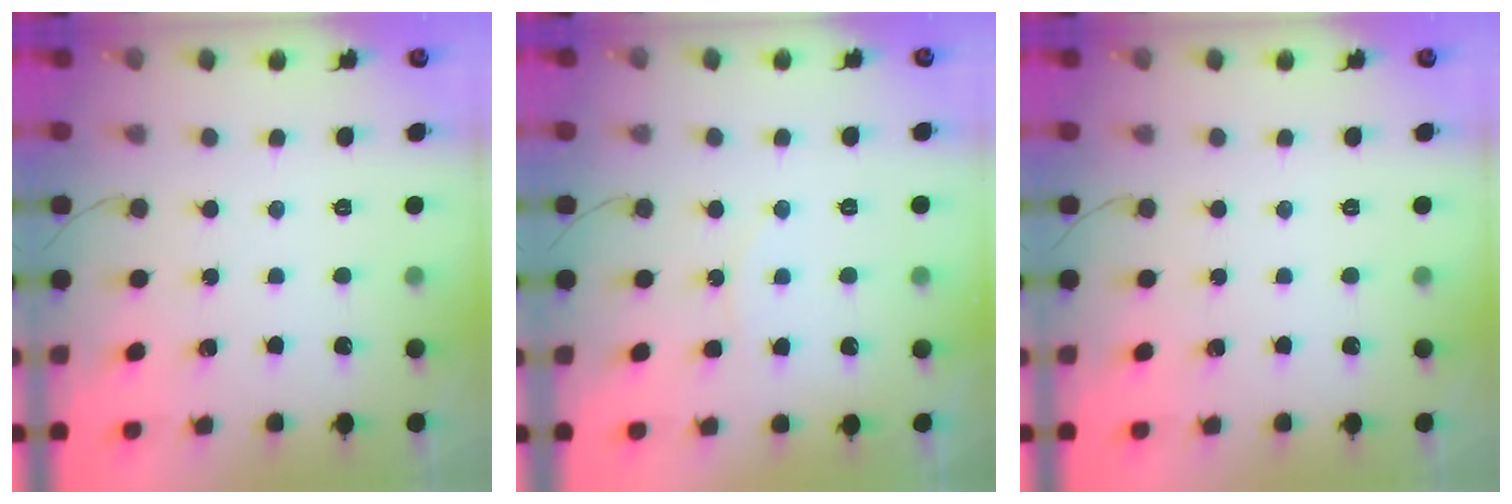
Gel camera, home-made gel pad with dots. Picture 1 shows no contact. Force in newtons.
{"total": 6.3, "press": 6.3, "slide": 0.4}
{"total": 0.0}